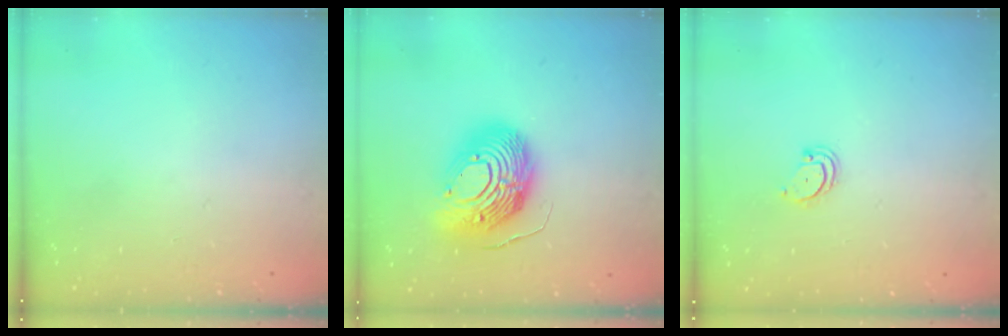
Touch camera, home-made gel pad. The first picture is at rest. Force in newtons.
{"total": 16.9, "press": 16.8, "slide": 1.6}
{"total": 3.8, "press": 3.8, "slide": 0.3}